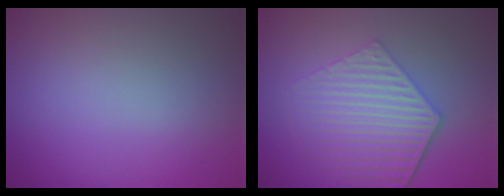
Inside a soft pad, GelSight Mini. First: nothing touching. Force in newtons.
{"total": 6.1, "press": 4.5, "slide": 4.1}